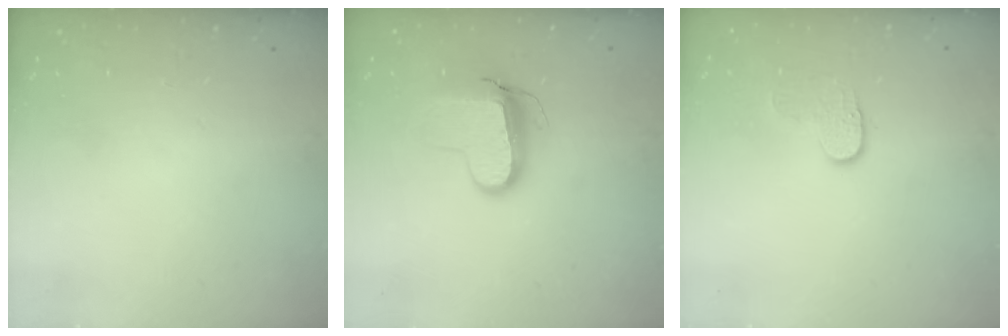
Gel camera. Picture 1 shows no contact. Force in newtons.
{"total": 9.9, "press": 9.9, "slide": 0.9}
{"total": 4.1, "press": 4.1, "slide": 0.3}